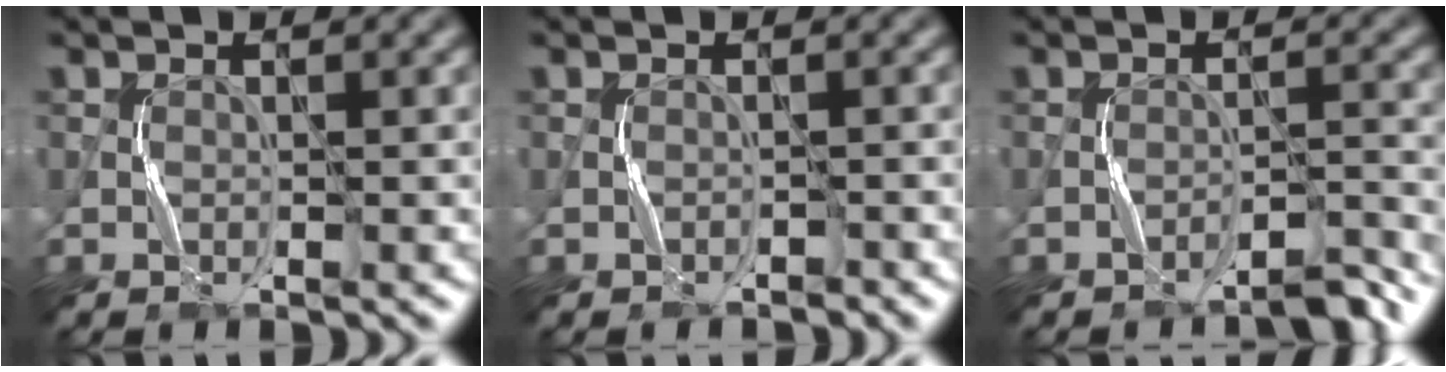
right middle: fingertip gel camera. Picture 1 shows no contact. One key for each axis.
{"total": 0.7, "fx": -0.7, "fy": 0.0, "fz": -0.3, "tx": 0.002, "ty": 0.002, "tz": -0.009}
{"total": 2.7, "fx": -2.5, "fy": 0.1, "fz": 0.9, "tx": -0.011, "ty": 0.012, "tz": -0.042}